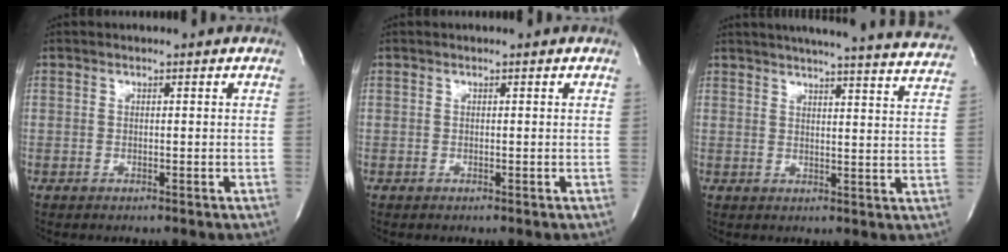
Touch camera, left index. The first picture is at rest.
{"total": 0.0}
{"total": 25.1, "force": [23.4, 1.1, 9.2], "torque": [-0.139, -0.056, 0.267]}